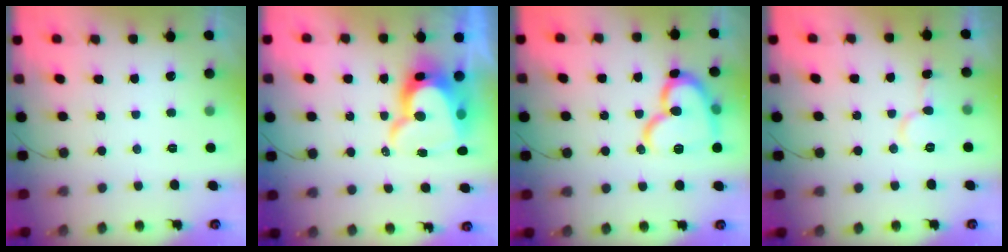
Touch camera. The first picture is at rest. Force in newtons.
{"total": 15.6, "press": 15.5, "slide": 1.3}
{"total": 16.5, "press": 16.4, "slide": 1.8}
{"total": 8.1, "press": 8.0, "slide": 1.0}